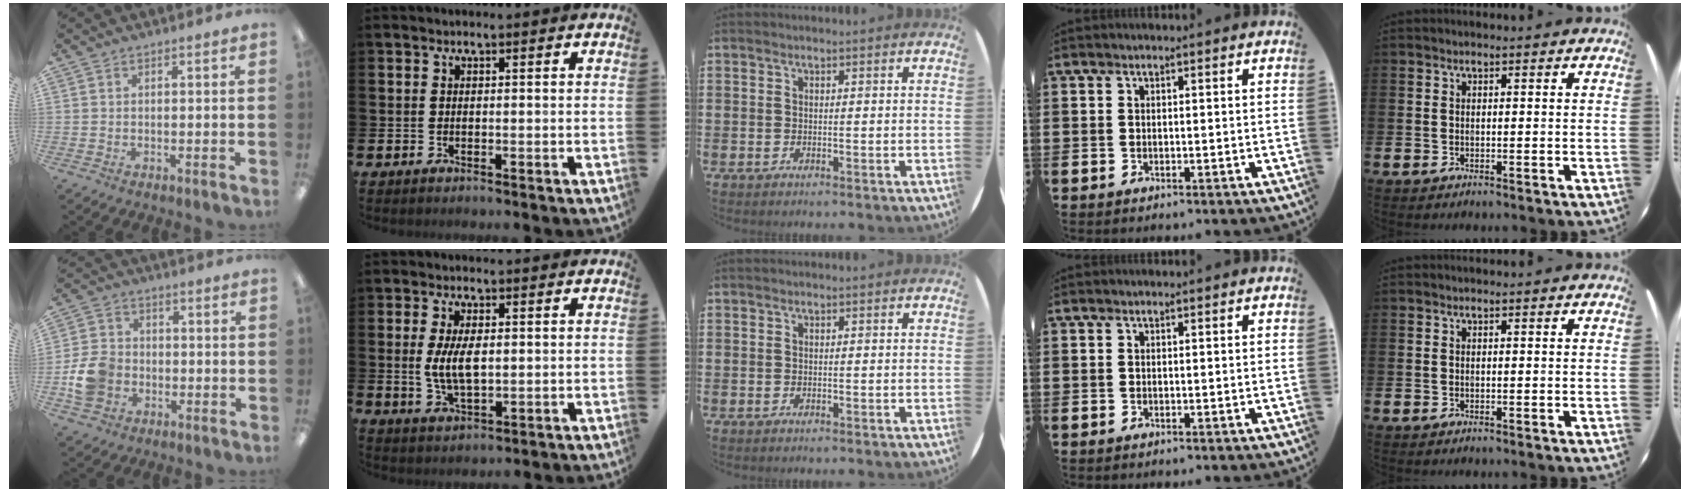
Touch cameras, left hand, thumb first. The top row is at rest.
{"thumb": {"total": 9.4, "force": [-2.2, 7.8, 4.7], "torque": [-0.104, 0.020, -0.040]}, "index": {"total": 5.3, "force": [0.7, 2.5, 4.7], "torque": [-0.089, -0.001, 0.005]}}